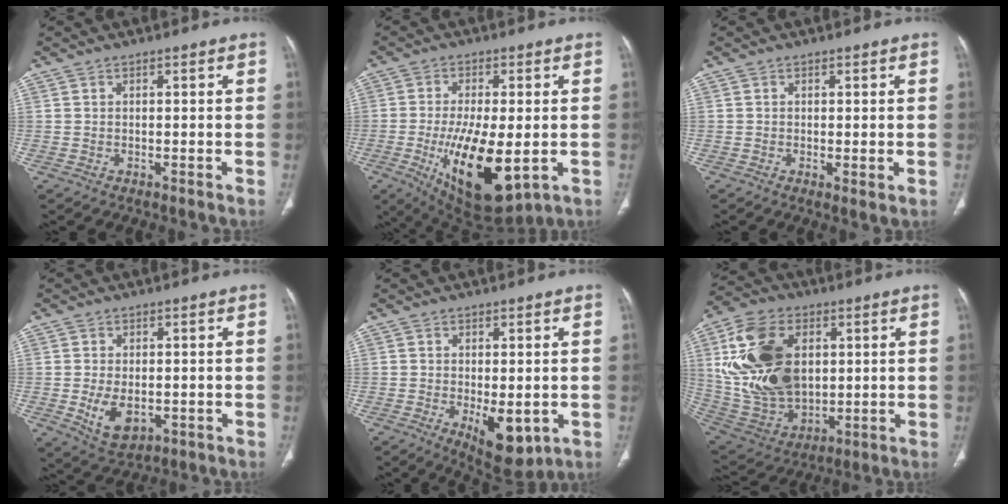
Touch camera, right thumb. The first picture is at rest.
{"total": 17.0, "force": [-3.9, 6.9, 15.0], "torque": [-0.259, -0.022, -0.044]}
{"total": 1.6, "force": [-0.2, 0.5, 1.5], "torque": [-0.032, -0.008, -0.002]}
{"total": 6.9, "force": [-1.3, 4.3, 5.2], "torque": [-0.084, -0.009, -0.009]}
{"total": 8.9, "force": [-2.4, 4.3, 7.4], "torque": [-0.095, -0.015, -0.020]}
{"total": 22.4, "force": [4.2, 15.0, 16.1], "torque": [-0.298, -0.013, 0.093]}